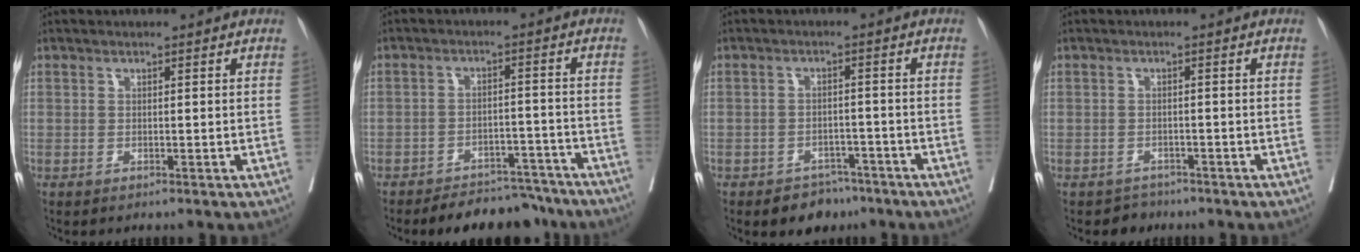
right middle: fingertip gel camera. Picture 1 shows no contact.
{"total": 9.3, "force": [-8.4, 3.6, 1.8], "torque": [0.002, 0.016, -0.112]}
{"total": 4.6, "force": [-3.4, 2.8, 1.2], "torque": [-0.008, 0.009, -0.046]}
{"total": 2.1, "force": [-1.7, 1.1, -0.7], "torque": [0.009, 0.003, -0.029]}